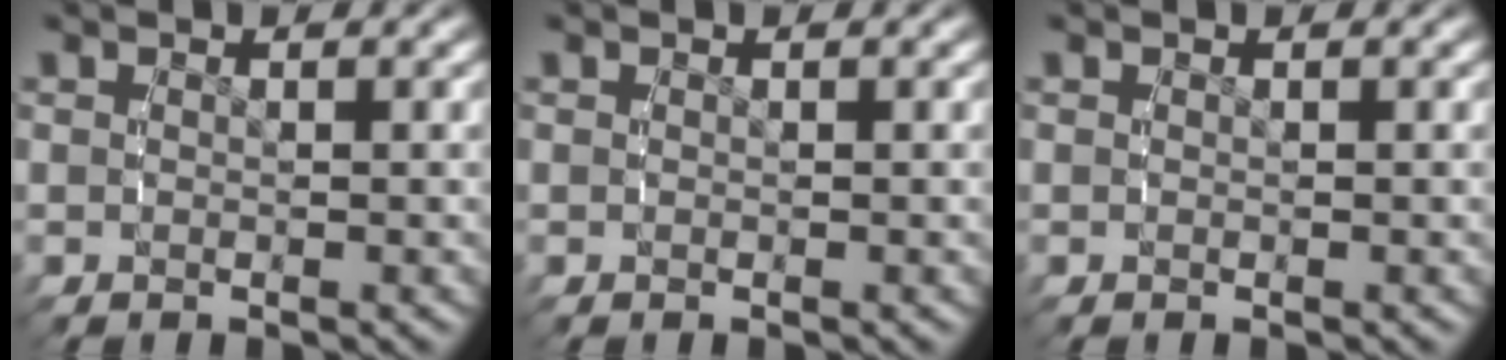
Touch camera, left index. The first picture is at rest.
{"total": 0.0}
{"total": 0.0}